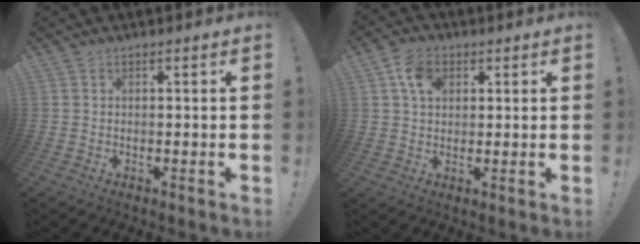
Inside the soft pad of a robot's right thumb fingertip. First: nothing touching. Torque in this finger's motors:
{"motor_torque": [0.05, 0.16, 0.70, -0.12, 0.01]}